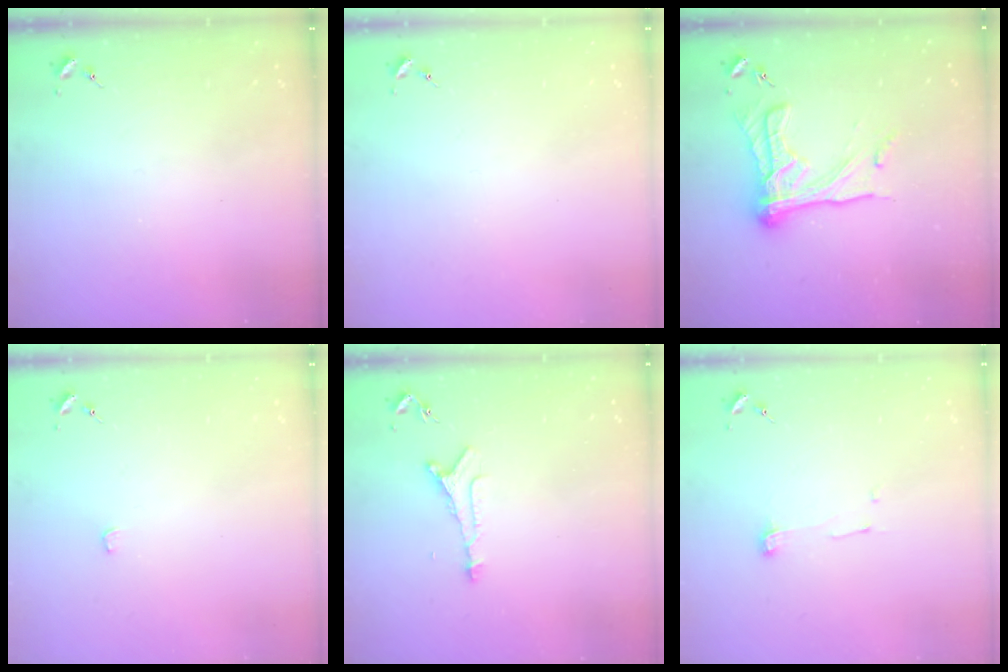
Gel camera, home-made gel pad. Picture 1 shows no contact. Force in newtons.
{"total": 0.0}
{"total": 18.1, "press": 18.0, "slide": 1.3}
{"total": 1.3, "press": 1.3, "slide": 0.1}
{"total": 5.2, "press": 5.2, "slide": 0.4}
{"total": 5.2, "press": 5.2, "slide": 0.4}